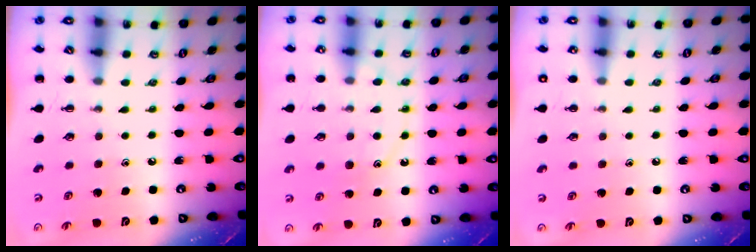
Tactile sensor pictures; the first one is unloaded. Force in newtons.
{"total": 11.2, "press": 11.2, "slide": 0.8}
{"total": 1.9, "press": 1.9, "slide": 0.2}